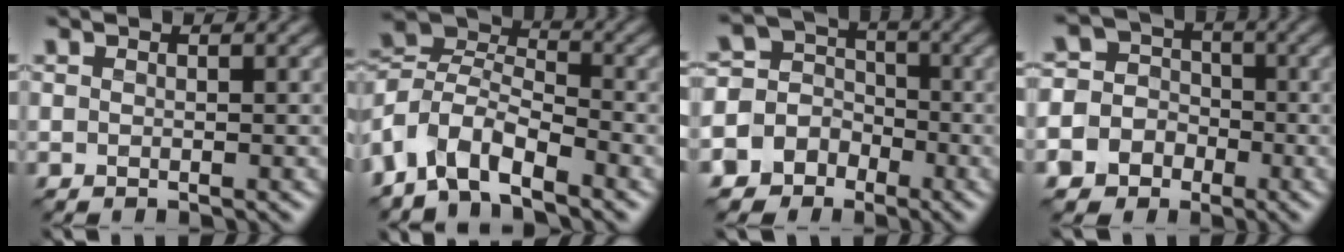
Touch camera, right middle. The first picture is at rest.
{"total": 6.3, "force": [-3.9, 3.1, 3.8], "torque": [-0.073, 0.005, -0.095]}
{"total": 7.3, "force": [-3.8, 6.2, 0.7], "torque": [-0.020, 0.007, -0.084]}
{"total": 7.4, "force": [-3.4, 6.5, 1.0], "torque": [-0.028, -0.002, -0.074]}